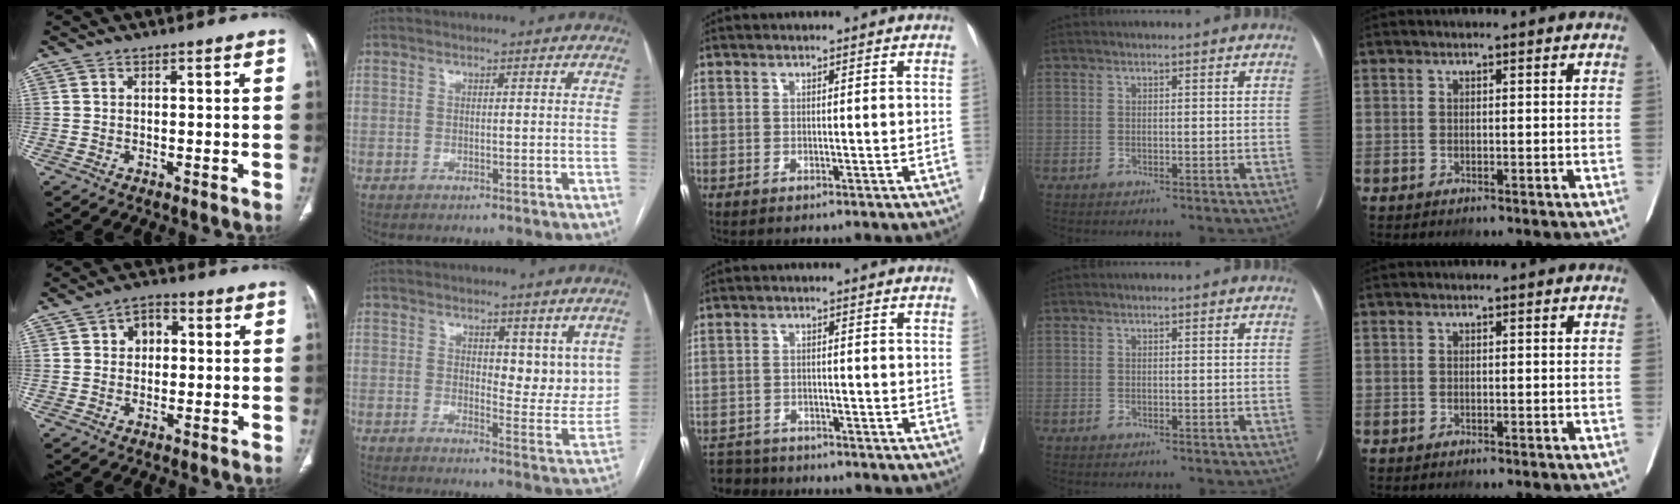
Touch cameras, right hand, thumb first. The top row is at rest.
{"thumb": {"total": 5.1, "force": [1.0, 3.9, 3.1], "torque": [-0.024, 0.008, 0.009]}, "index": {"total": 6.6, "force": [3.3, 3.3, 4.7], "torque": [-0.046, -0.013, 0.049]}, "middle": {"total": 4.9, "force": [-4.6, 1.7, -0.3], "torque": [0.006, -0.008, -0.076]}}